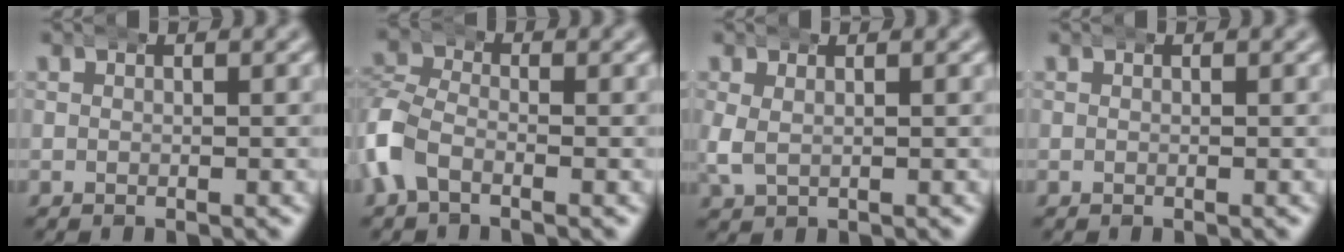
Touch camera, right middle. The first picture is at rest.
{"total": 3.9, "force": [-1.6, 3.1, 1.8], "torque": [-0.068, -0.013, -0.030]}
{"total": 2.3, "force": [0.5, 1.6, 1.6], "torque": [-0.049, -0.005, 0.016]}
{"total": 0.0}